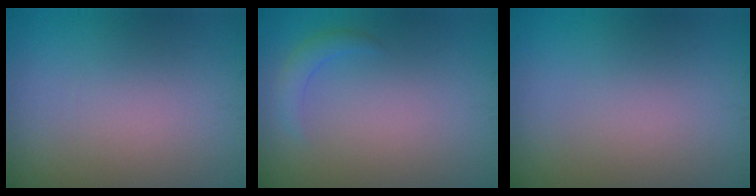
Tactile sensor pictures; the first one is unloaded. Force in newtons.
{"total": 1.4, "press": 1.4, "slide": 0.0}
{"total": 0.0}